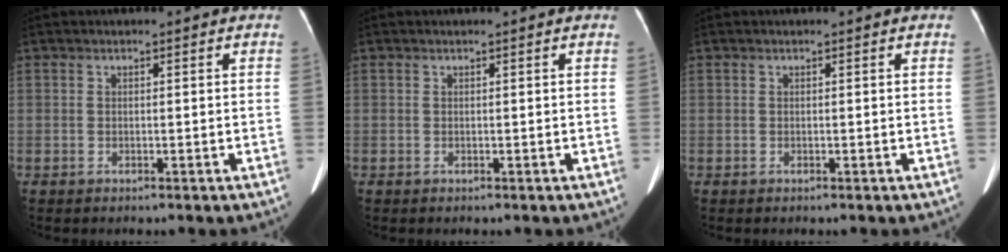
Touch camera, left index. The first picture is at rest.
{"total": 0.0}
{"total": 0.0}